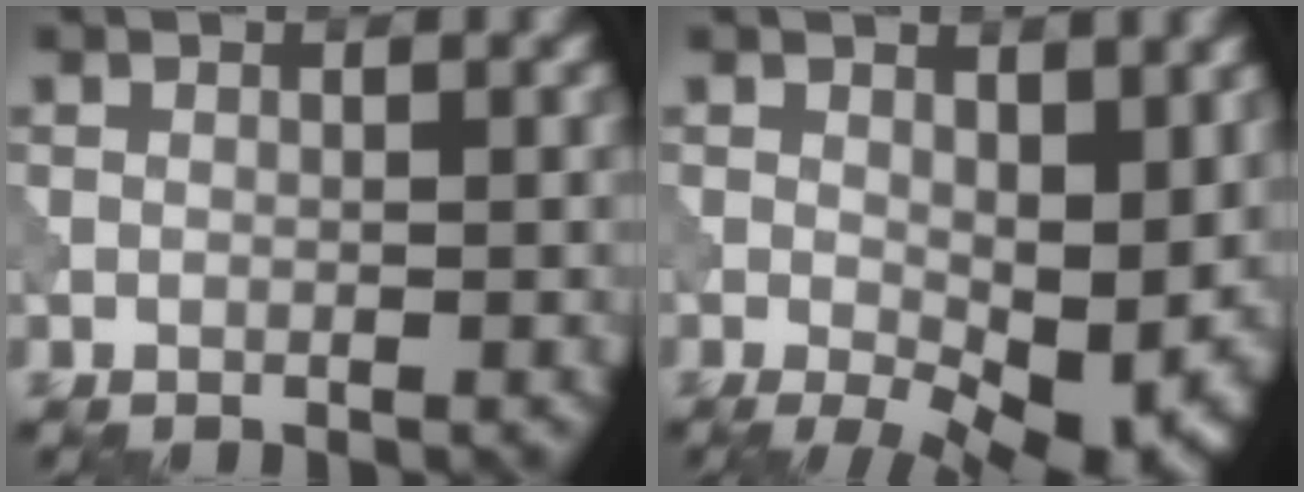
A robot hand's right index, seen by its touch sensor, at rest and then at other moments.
{"total": 8.8, "force": [-0.6, 4.7, 7.5], "torque": [-0.106, -0.022, 0.004]}